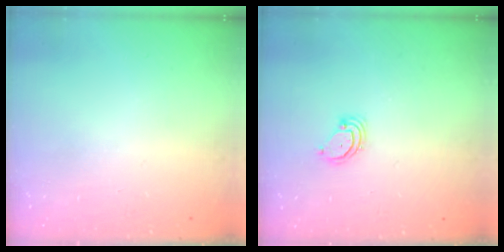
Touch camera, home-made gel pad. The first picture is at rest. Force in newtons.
{"total": 3.2, "press": 3.2, "slide": 0.2}